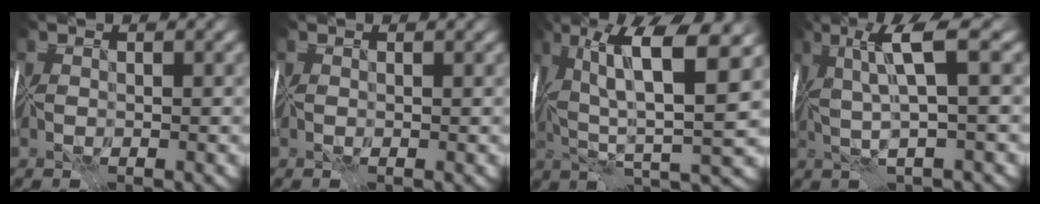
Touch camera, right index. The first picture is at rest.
{"total": 0.0}
{"total": 10.9, "force": [3.4, 2.4, 10.0], "torque": [-0.182, 0.010, 0.058]}
{"total": 5.3, "force": [0.9, 0.3, 5.2], "torque": [-0.102, -0.001, 0.014]}